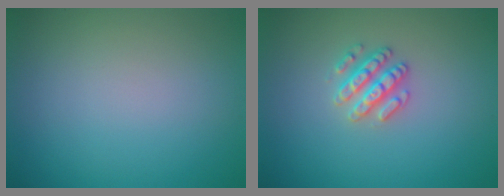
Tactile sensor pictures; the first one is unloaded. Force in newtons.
{"total": 2.5, "press": 2.5, "slide": 0.4}